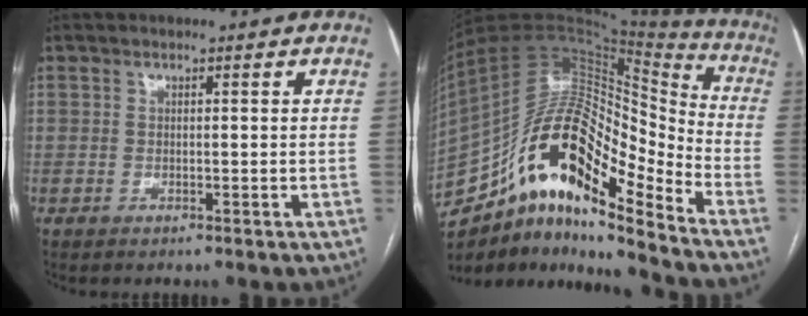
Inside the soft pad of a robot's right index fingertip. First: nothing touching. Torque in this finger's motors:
{"motor_torque": [1.04, -1.10, 1.05, 0.21]}